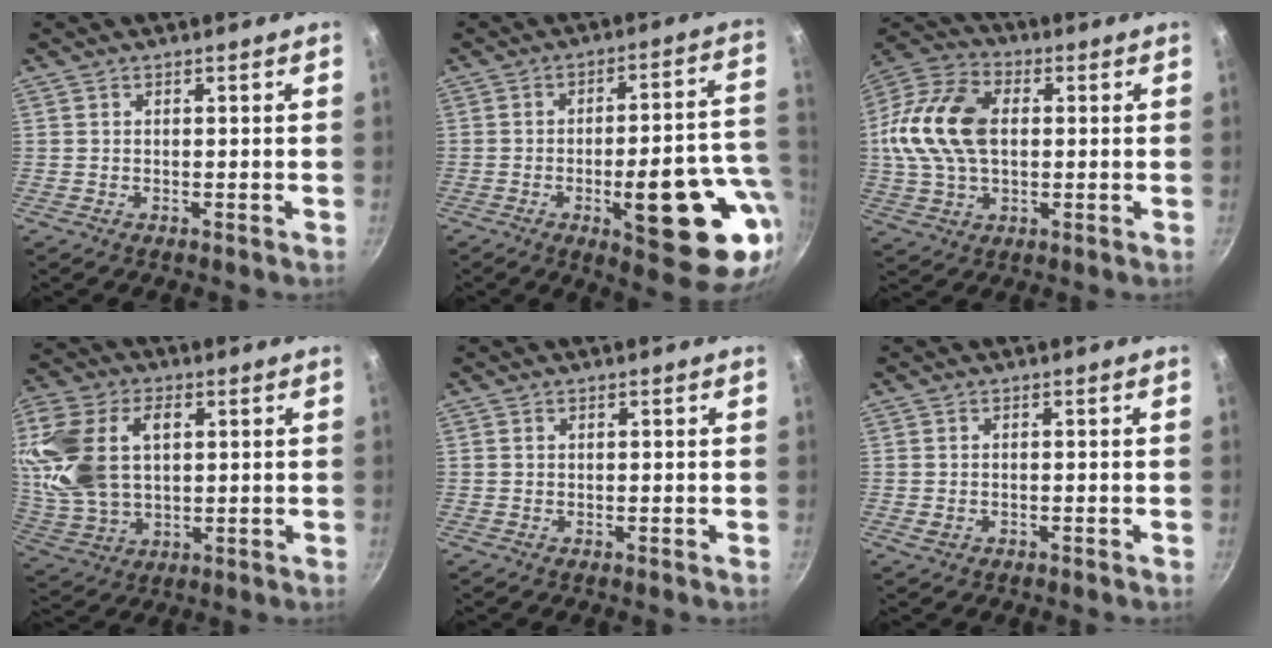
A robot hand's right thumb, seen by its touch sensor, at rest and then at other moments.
{"total": 21.2, "force": [-6.1, 7.0, 19.1], "torque": [-0.212, 0.019, -0.076]}
{"total": 17.3, "force": [1.4, 11.4, 12.9], "torque": [-0.241, 0.026, 0.013]}
{"total": 18.0, "force": [3.9, 11.6, 13.2], "torque": [-0.265, -0.001, 0.080]}
{"total": 0.0}
{"total": 1.3, "force": [-0.4, 1.0, 0.8], "torque": [-0.013, 0.000, -0.005]}